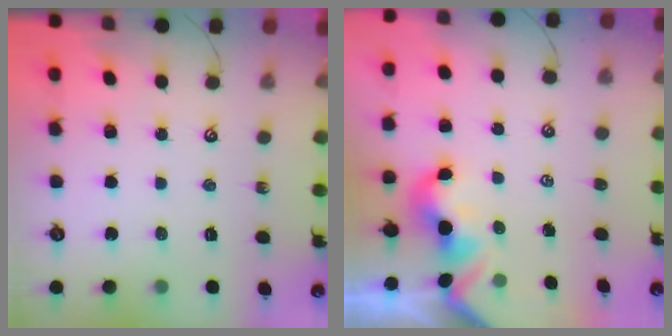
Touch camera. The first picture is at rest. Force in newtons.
{"total": 1.6, "press": 1.5, "slide": 0.6}